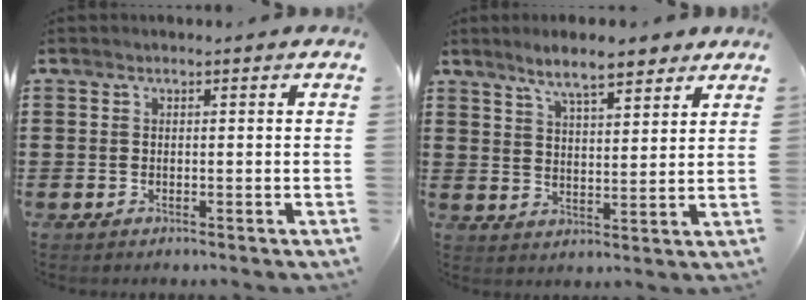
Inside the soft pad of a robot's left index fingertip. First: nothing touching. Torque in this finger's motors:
{"motor_torque": [1.18, -0.96, 0.47, 0.14]}